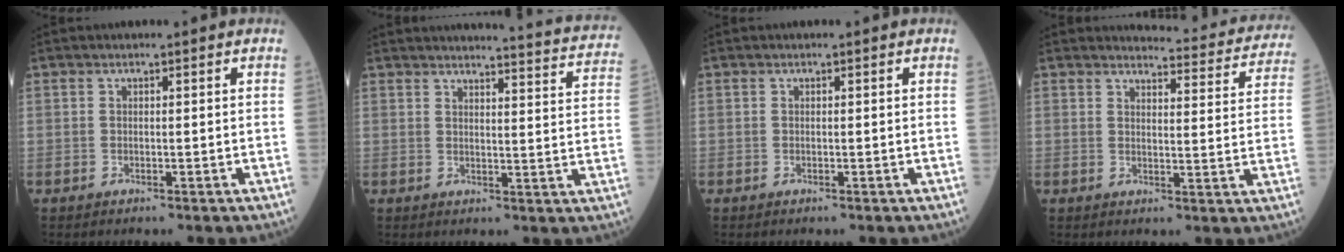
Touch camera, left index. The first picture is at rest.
{"total": 16.0, "force": [15.5, 0.4, 3.7], "torque": [-0.037, -0.076, 0.155]}
{"total": 0.0}
{"total": 13.9, "force": [13.7, 1.9, 1.9], "torque": [0.004, -0.061, 0.125]}